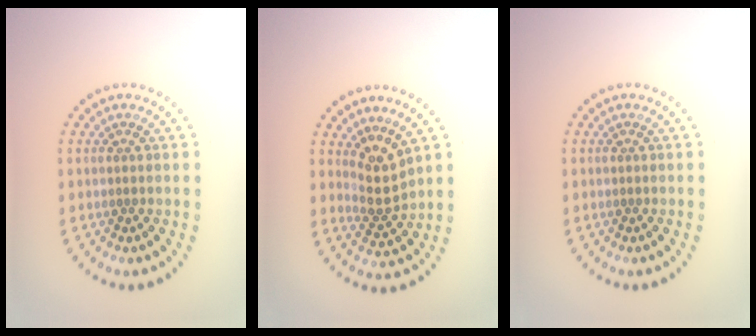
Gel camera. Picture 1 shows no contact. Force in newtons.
{"total": 2.8, "press": 2.1, "slide": 1.9}
{"total": 0.0}